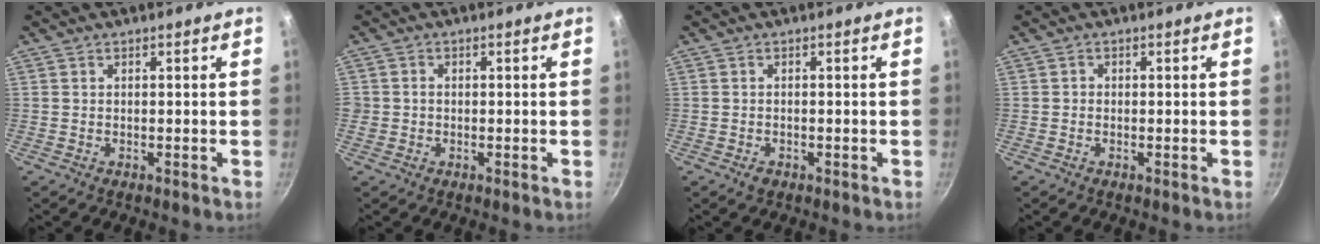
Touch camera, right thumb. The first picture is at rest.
{"total": 1.7, "force": [-0.3, 1.6, 0.4], "torque": [-0.002, 0.004, -0.006]}
{"total": 1.4, "force": [-0.7, 0.9, 0.7], "torque": [-0.015, 0.002, -0.010]}
{"total": 0.6, "force": [-0.2, 0.6, 0.1], "torque": [0.001, 0.000, -0.006]}